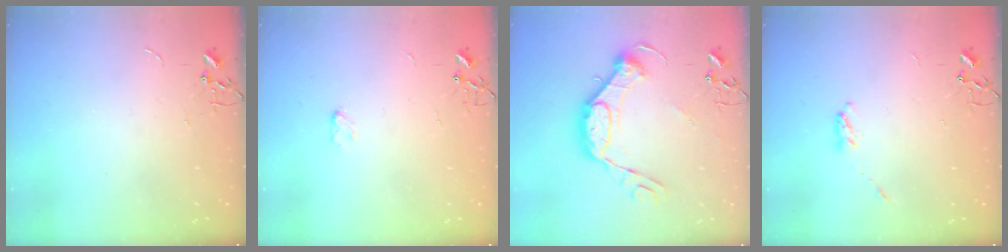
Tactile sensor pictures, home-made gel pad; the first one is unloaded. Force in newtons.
{"total": 3.0, "press": 3.0, "slide": 0.5}
{"total": 15.0, "press": 14.9, "slide": 0.6}
{"total": 3.2, "press": 3.1, "slide": 0.5}